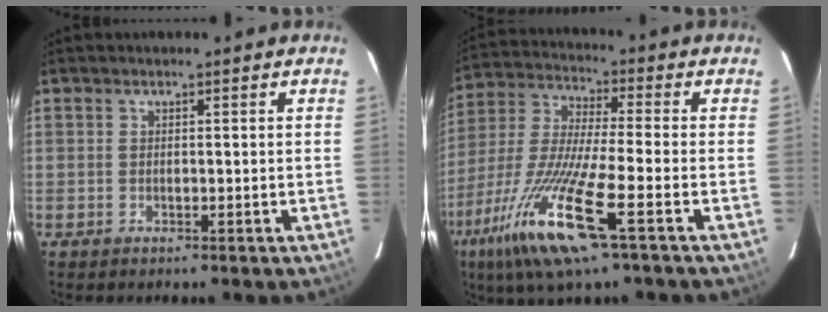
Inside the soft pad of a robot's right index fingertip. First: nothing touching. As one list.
[{"total": 17.3, "force": [-8.8, 1.5, 14.8], "torque": [-0.322, -0.034, -0.177]}]